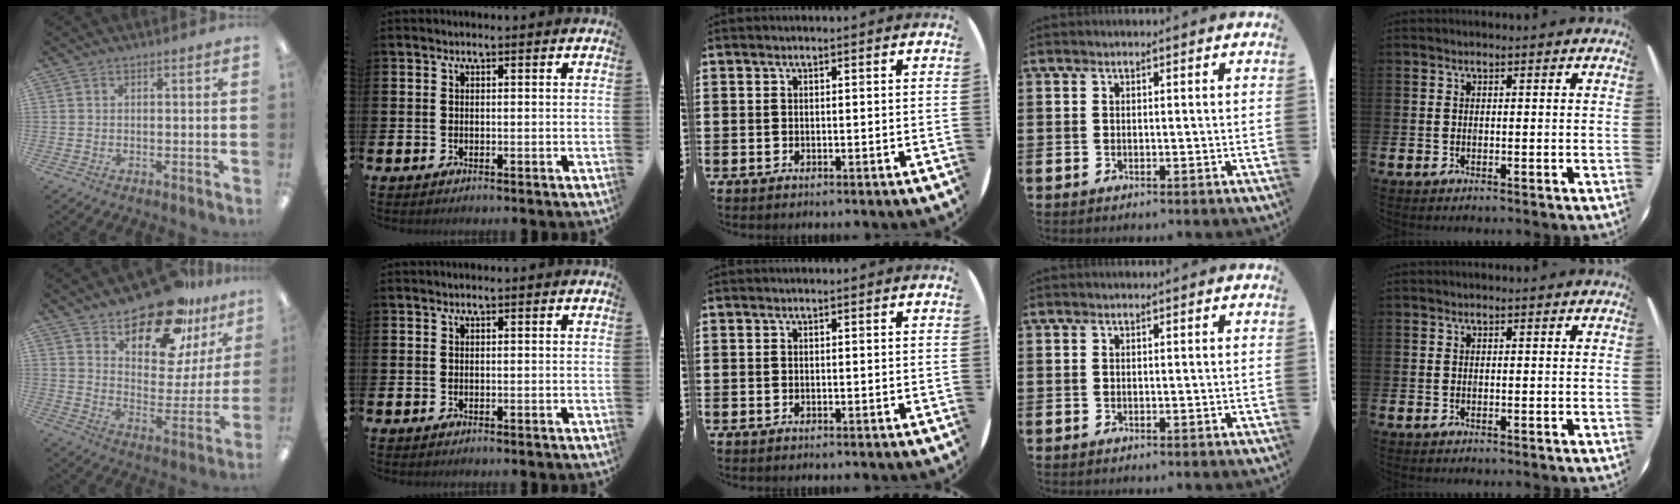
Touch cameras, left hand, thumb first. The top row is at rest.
{"thumb": {"total": 20.4, "force": [16.2, 8.2, 9.3], "torque": [-0.143, -0.116, 0.280]}}